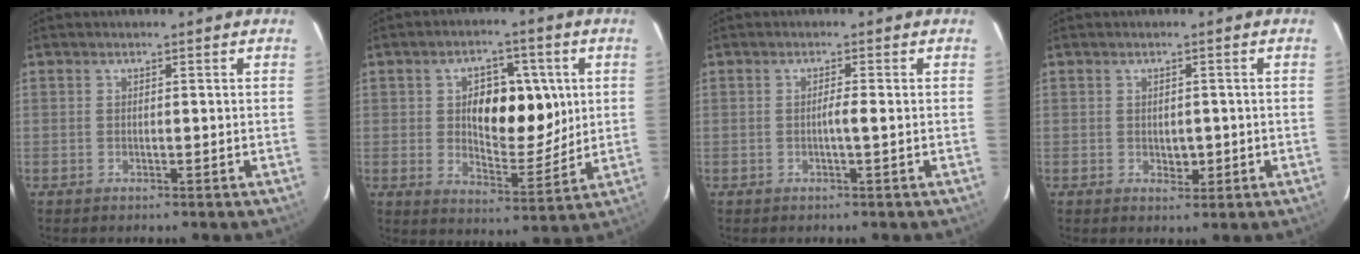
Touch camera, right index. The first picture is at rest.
{"total": 11.4, "force": [2.3, 5.8, 9.6], "torque": [-0.149, 0.013, 0.045]}
{"total": 1.5, "force": [-0.2, -0.3, 1.4], "torque": [-0.027, 0.000, -0.005]}
{"total": 2.2, "force": [-0.3, 1.5, 1.6], "torque": [-0.020, 0.000, 0.002]}